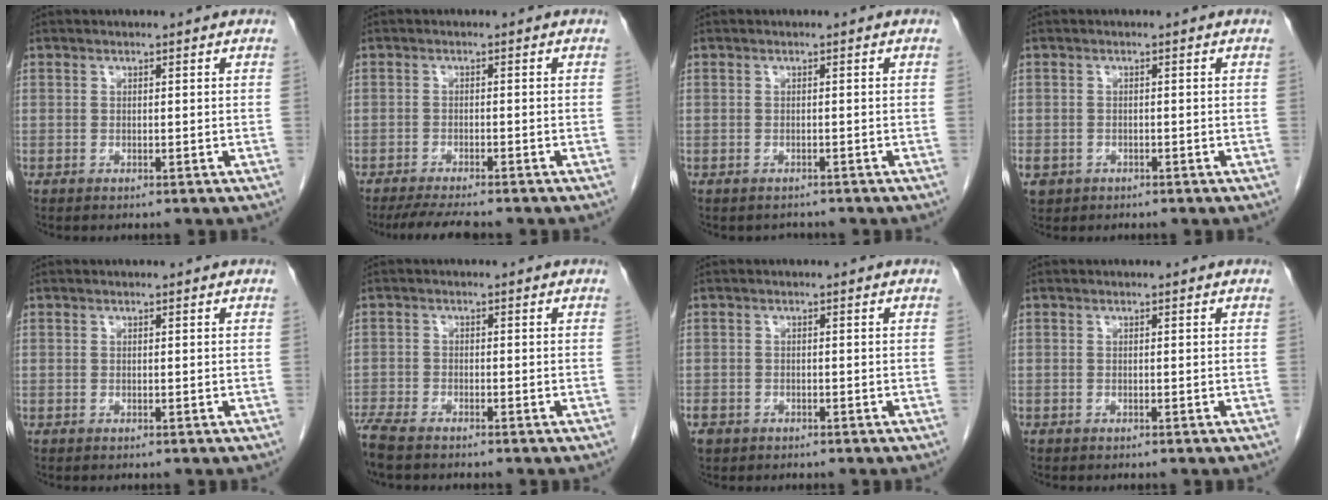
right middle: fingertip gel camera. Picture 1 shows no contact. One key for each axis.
{"total": 6.5, "fx": -5.6, "fy": 0.7, "fz": 3.2, "tx": -0.046, "ty": -0.015, "tz": -0.089}
{"total": 0.9, "fx": -0.8, "fy": 0.0, "fz": -0.2, "tx": -0.002, "ty": -0.006, "tz": -0.013}
{"total": 4.1, "fx": -2.1, "fy": 3.3, "fz": 1.0, "tx": -0.026, "ty": 0.000, "tz": -0.031}
{"total": 0.0}
{"total": 5.8, "fx": -5.0, "fy": 1.2, "fz": 2.7, "tx": -0.058, "ty": -0.016, "tz": -0.094}
{"total": 2.7, "fx": -1.9, "fy": 1.8, "fz": 0.7, "tx": -0.016, "ty": 0.001, "tz": -0.031}
{"total": 0.0}